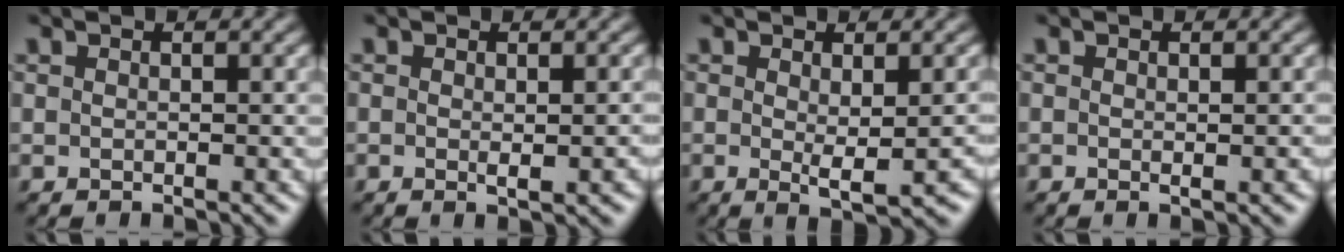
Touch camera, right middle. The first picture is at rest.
{"total": 1.6, "force": [-0.3, 0.1, 1.6], "torque": [-0.023, 0.000, 0.002]}
{"total": 2.8, "force": [-0.1, 0.4, 2.8], "torque": [-0.045, -0.005, 0.005]}
{"total": 0.8, "force": [-0.2, 0.0, 0.8], "torque": [-0.013, -0.003, -0.001]}